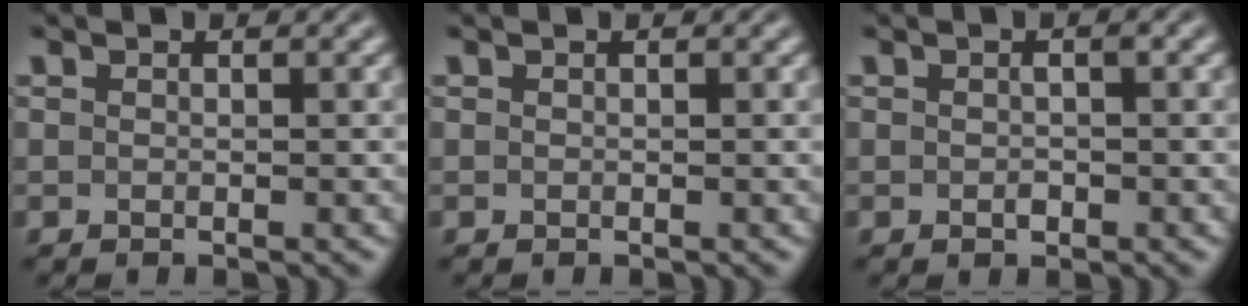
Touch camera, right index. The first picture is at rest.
{"total": 0.0}
{"total": 1.0, "force": [-0.4, 0.3, 0.9], "torque": [-0.015, -0.003, -0.001]}